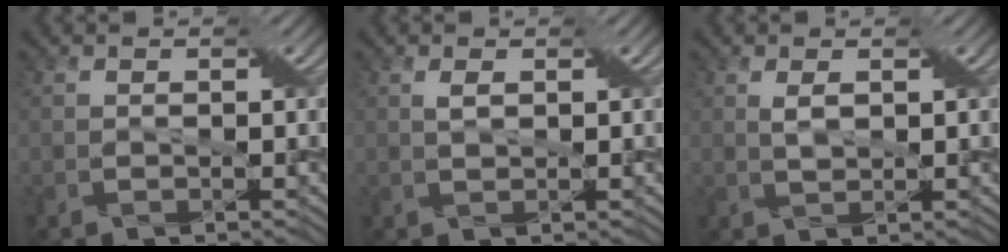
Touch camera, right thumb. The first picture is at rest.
{"total": 1.2, "force": [0.5, 0.4, 1.0], "torque": [-0.027, 0.004, 0.011]}
{"total": 1.8, "force": [0.7, 0.7, 1.6], "torque": [-0.039, 0.002, 0.016]}